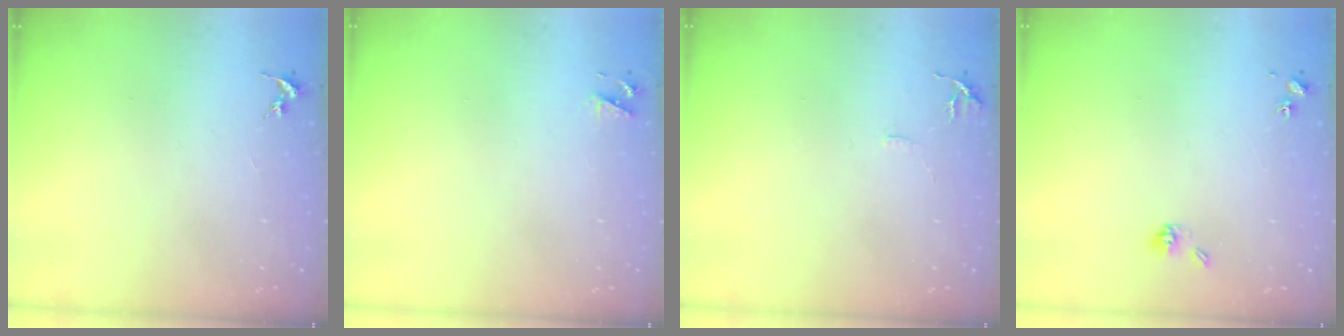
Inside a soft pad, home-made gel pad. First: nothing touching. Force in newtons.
{"total": 4.1, "press": 4.0, "slide": 0.7}
{"total": 6.0, "press": 5.9, "slide": 0.7}
{"total": 5.0, "press": 4.6, "slide": 1.7}